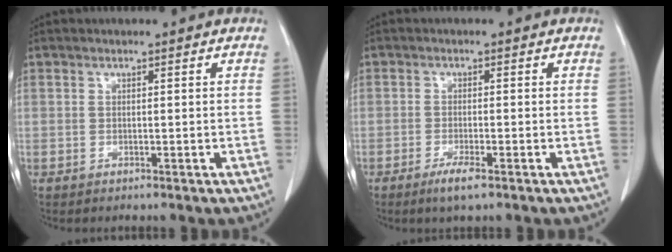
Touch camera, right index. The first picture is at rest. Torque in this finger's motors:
{"motor_torque": [0.27, -0.19, 0.20, 0.05]}